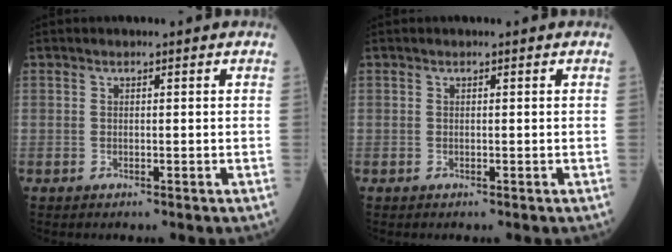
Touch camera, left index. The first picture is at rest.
{"total": 0.0}